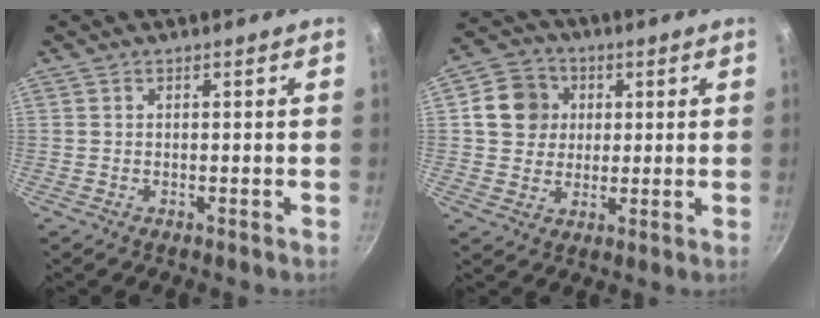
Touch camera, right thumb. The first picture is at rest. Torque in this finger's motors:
{"motor_torque": [0.47, 1.99, 0.35, -0.22, 0.09]}